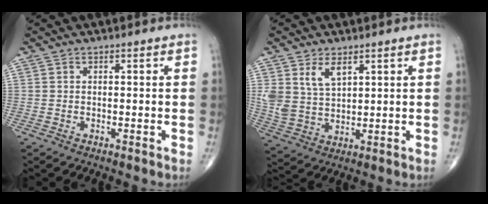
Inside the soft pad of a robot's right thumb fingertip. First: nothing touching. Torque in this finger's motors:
{"motor_torque": [0.12, 0.11, 0.54, 0.53, 0.07]}